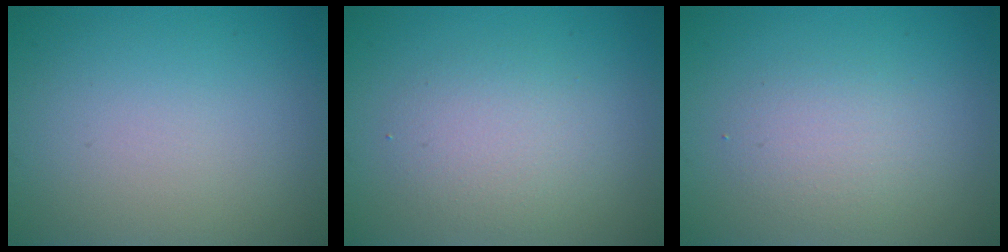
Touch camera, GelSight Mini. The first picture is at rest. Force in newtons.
{"total": 2.9, "press": 2.9, "slide": 0.2}
{"total": 2.4, "press": 2.4, "slide": 0.0}